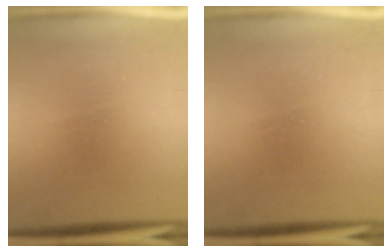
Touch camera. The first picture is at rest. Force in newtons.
{"total": 0.0}